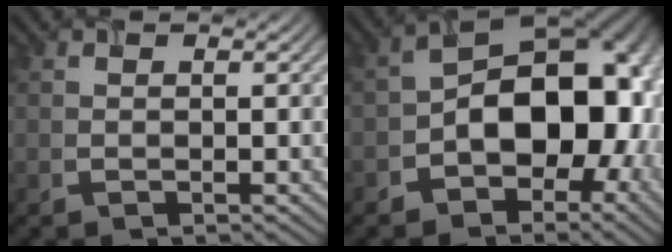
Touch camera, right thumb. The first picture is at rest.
{"total": 14.4, "force": [-3.1, 9.4, 10.5], "torque": [-0.126, -0.005, -0.054]}